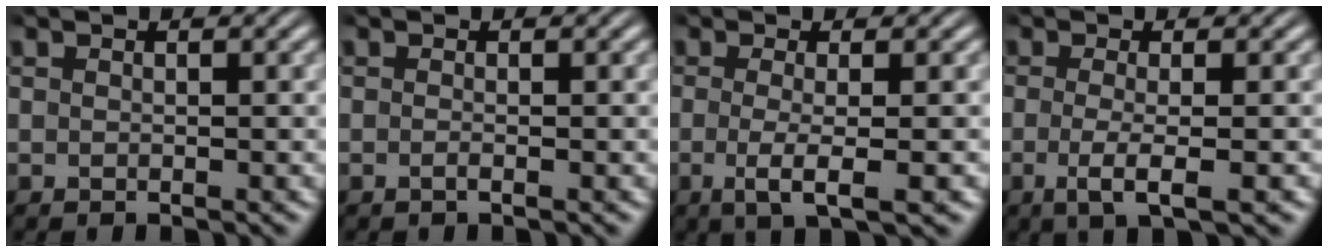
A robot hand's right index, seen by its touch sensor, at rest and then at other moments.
{"total": 0.6, "force": [-0.4, 0.1, 0.4], "torque": [-0.012, 0.000, -0.010]}
{"total": 3.4, "force": [-0.9, 0.3, 3.2], "torque": [-0.066, -0.016, -0.007]}
{"total": 3.1, "force": [-1.0, 0.3, 2.9], "torque": [-0.062, -0.015, -0.010]}